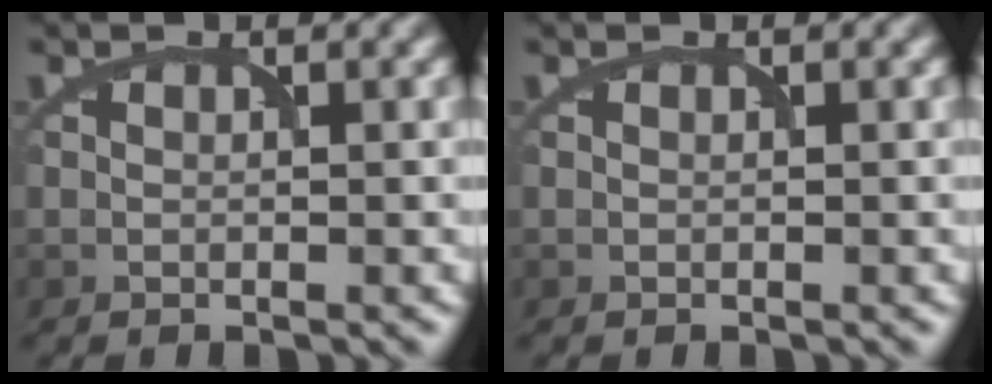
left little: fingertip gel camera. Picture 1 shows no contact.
{"total": 0.0}